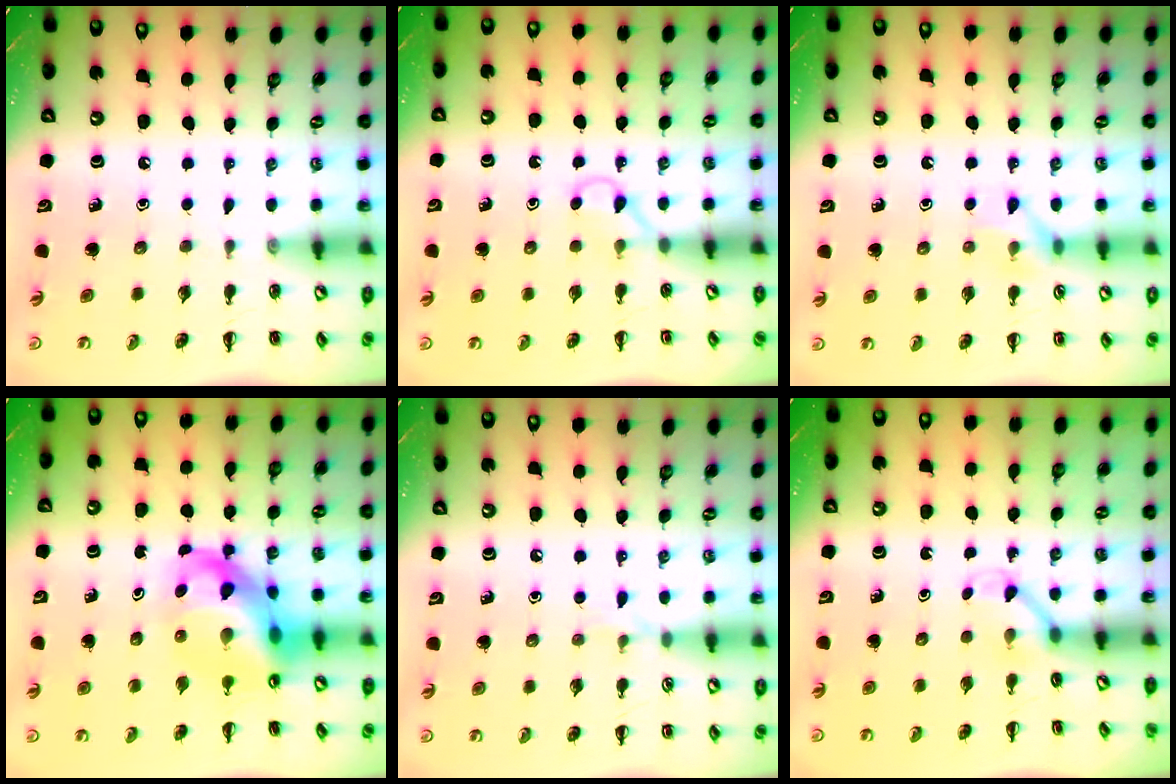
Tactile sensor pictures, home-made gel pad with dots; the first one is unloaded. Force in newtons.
{"total": 2.9, "press": 2.8, "slide": 1.0}
{"total": 7.0, "press": 6.9, "slide": 0.7}
{"total": 13.1, "press": 12.6, "slide": 3.5}
{"total": 4.3, "press": 4.0, "slide": 1.6}
{"total": 2.8, "press": 2.7, "slide": 0.9}